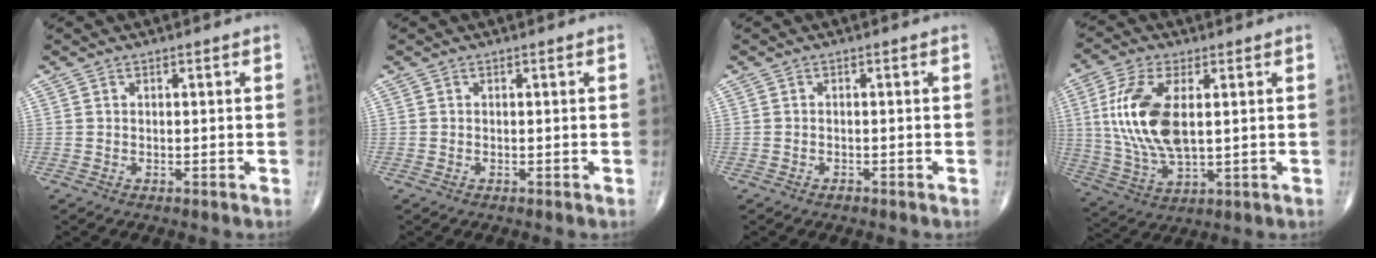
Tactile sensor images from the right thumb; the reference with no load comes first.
{"total": 0.0}
{"total": 0.7, "force": [-0.5, 0.3, 0.2], "torque": [-0.005, 0.003, -0.011]}
{"total": 14.5, "force": [2.3, 6.8, 12.5], "torque": [-0.271, -0.008, 0.052]}